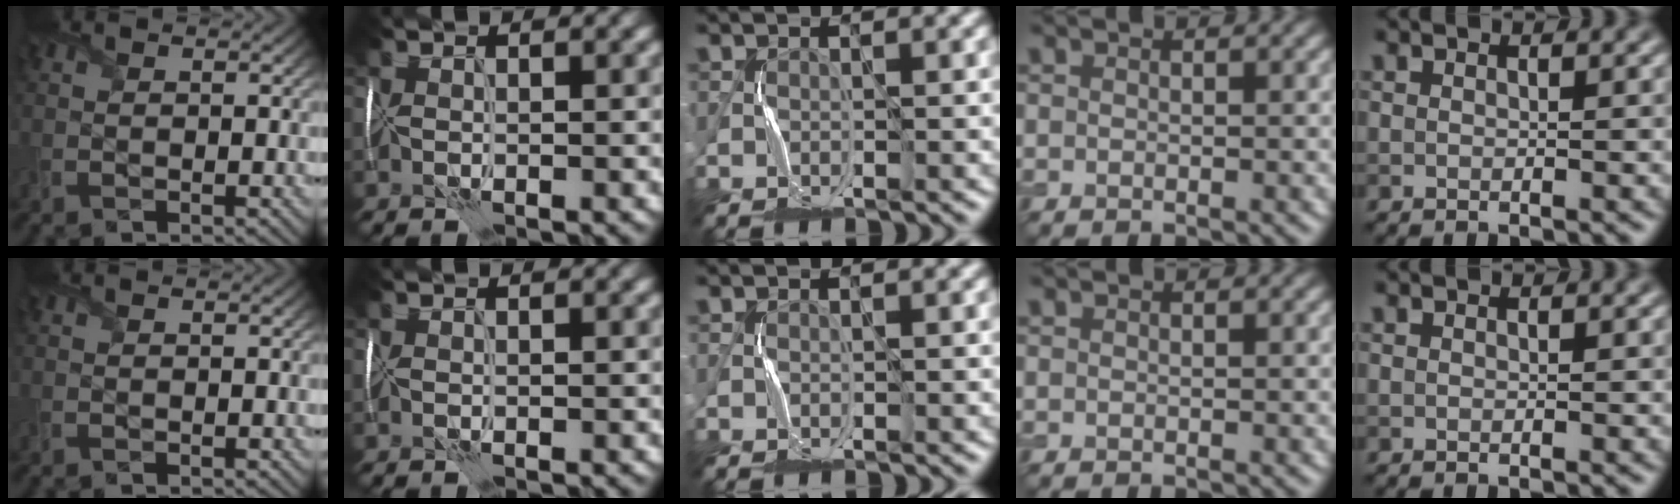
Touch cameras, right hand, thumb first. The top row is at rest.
{}